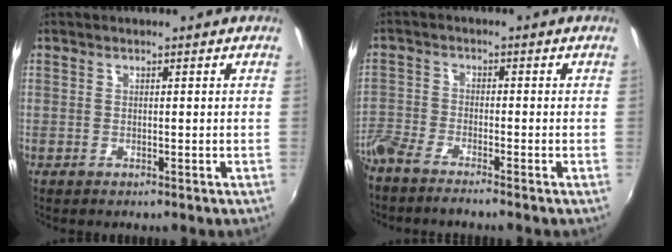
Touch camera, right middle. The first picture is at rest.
{"total": 5.4, "force": [-4.8, 0.6, 2.5], "torque": [-0.073, -0.013, -0.100]}